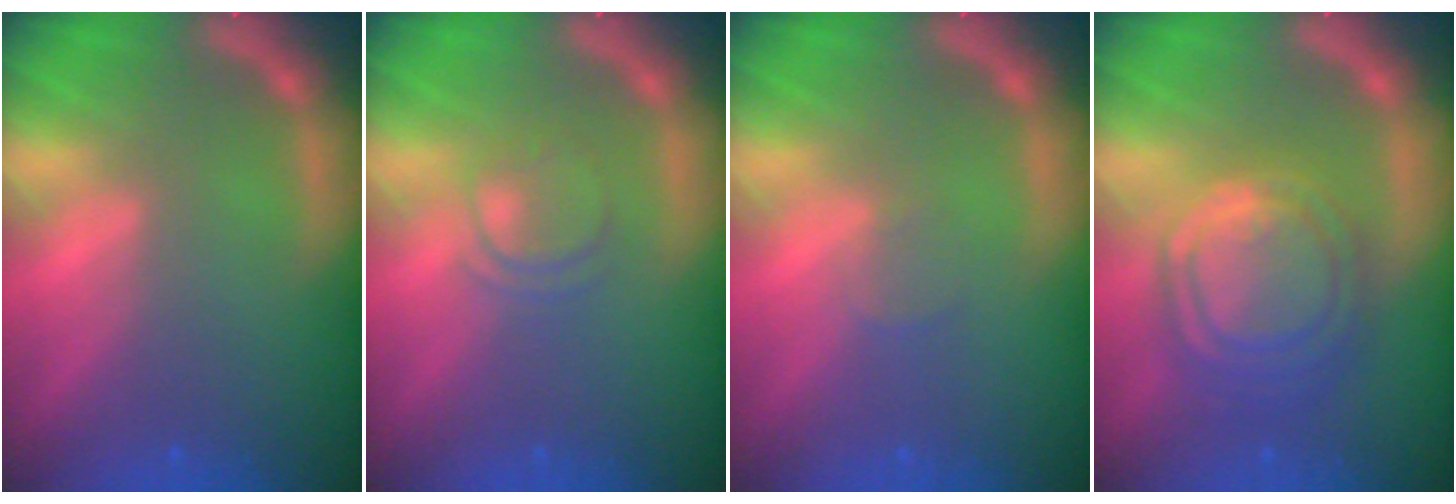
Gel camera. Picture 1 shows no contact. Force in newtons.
{"total": 2.4}
{"total": 1.0}
{"total": 9.1}